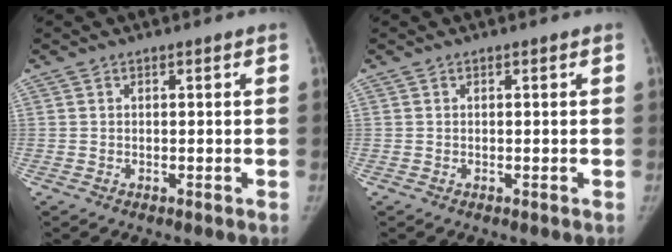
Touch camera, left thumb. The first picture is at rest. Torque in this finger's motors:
{"motor_torque": [-0.06, -0.02, 0.14, 0.19, 0.00]}